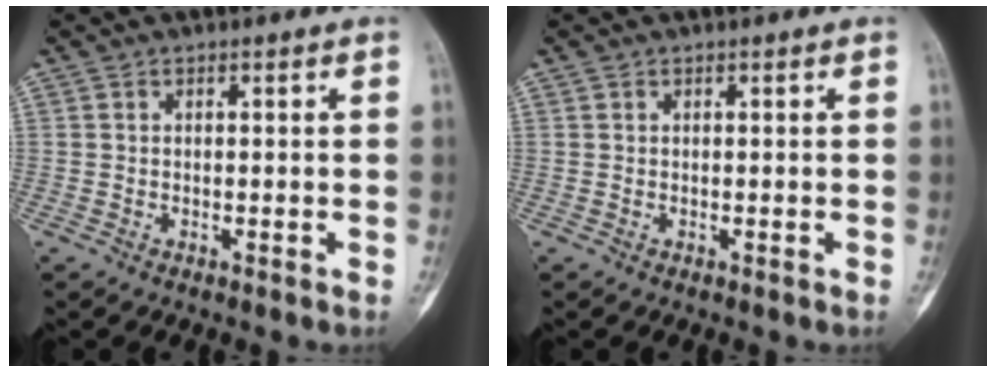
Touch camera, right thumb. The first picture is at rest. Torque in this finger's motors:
{"motor_torque": [-0.14, -0.10, 0.02, -0.05, 0.00]}